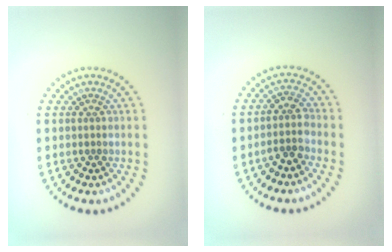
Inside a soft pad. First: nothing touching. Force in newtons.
{"total": 2.2, "press": 1.7, "slide": 1.3}